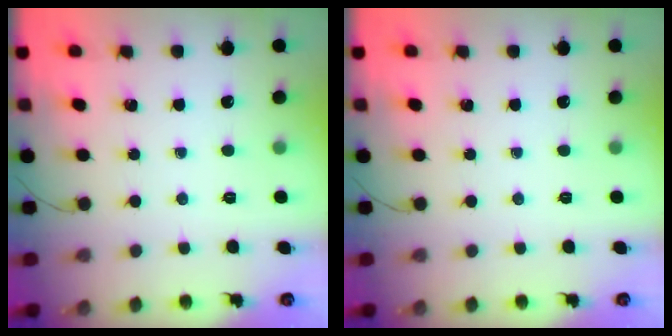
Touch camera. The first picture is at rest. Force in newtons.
{"total": 0.0}